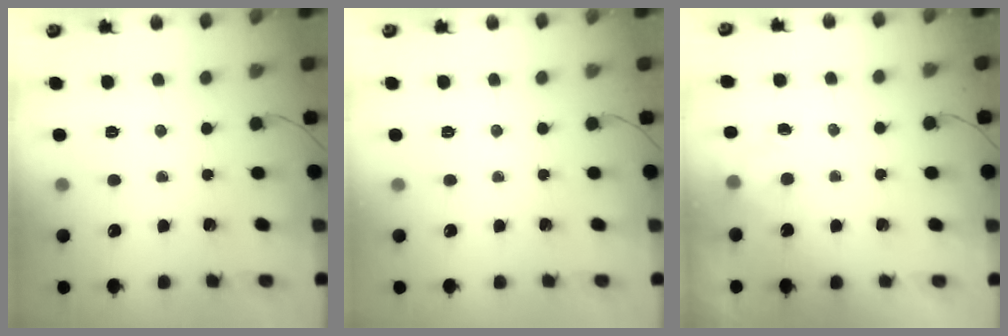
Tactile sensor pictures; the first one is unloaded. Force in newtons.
{"total": 0.0}
{"total": 2.4, "press": 2.0, "slide": 1.4}